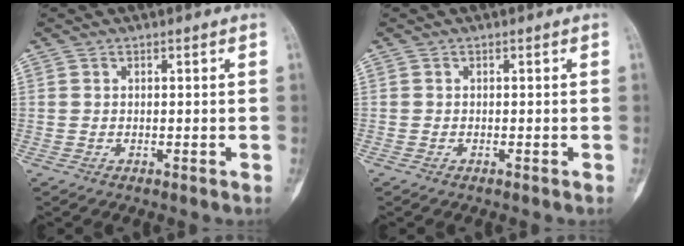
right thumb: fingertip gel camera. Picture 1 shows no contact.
{"total": 0.0}